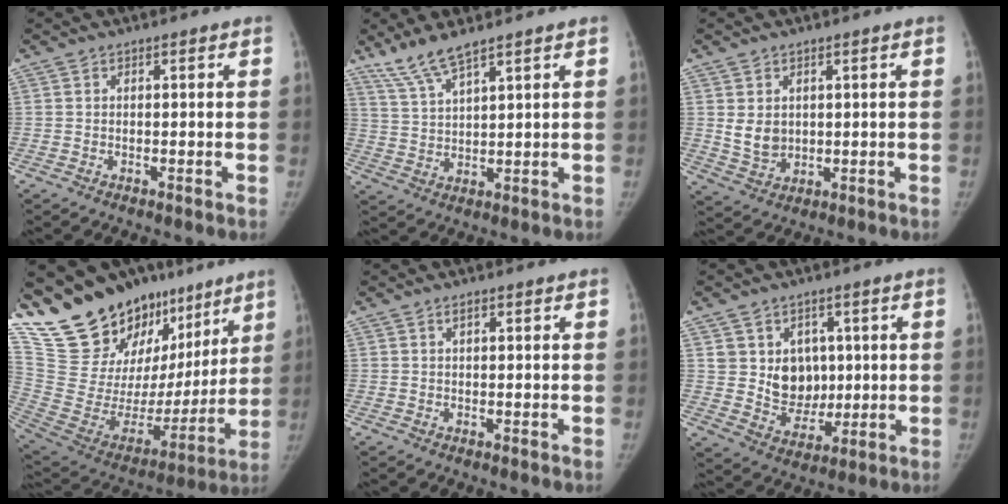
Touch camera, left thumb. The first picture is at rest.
{"total": 6.7, "force": [5.4, 0.9, 4.0], "torque": [-0.086, -0.022, 0.116]}
{"total": 4.9, "force": [1.0, 3.9, 2.7], "torque": [-0.027, -0.015, 0.031]}
{"total": 28.7, "force": [19.8, 15.0, 14.6], "torque": [-0.203, -0.061, 0.339]}
{"total": 1.1, "force": [0.6, 0.4, 0.9], "torque": [-0.013, 0.003, 0.008]}
{"total": 9.4, "force": [2.0, 8.1, 4.4], "torque": [-0.020, -0.013, 0.046]}